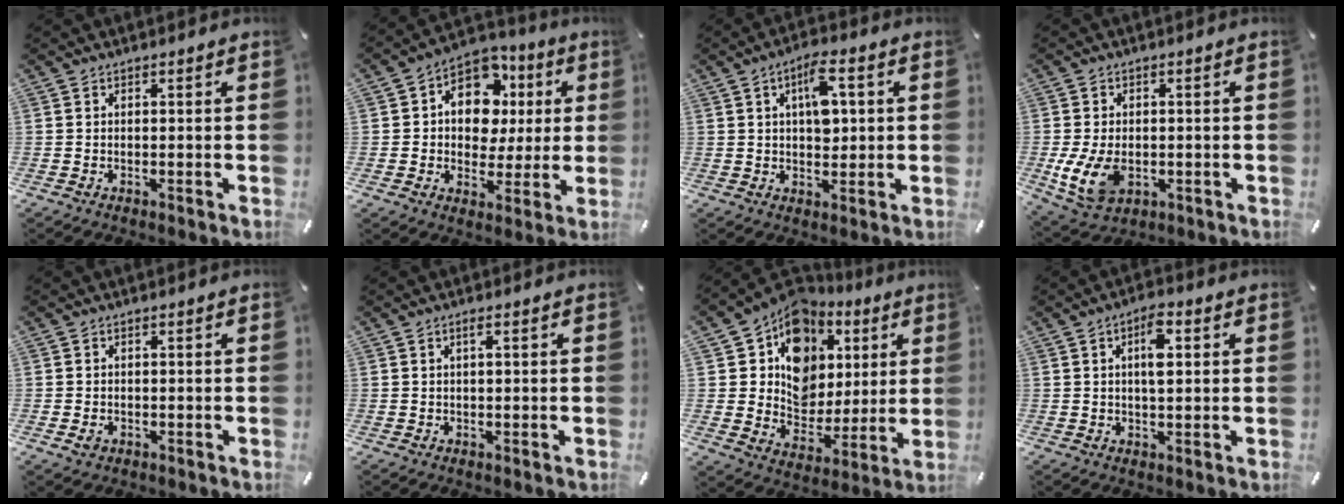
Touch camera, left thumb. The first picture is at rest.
{"total": 12.1, "force": [3.4, 10.1, 5.7], "torque": [-0.091, -0.017, 0.066]}
{"total": 8.2, "force": [2.3, 4.5, 6.5], "torque": [-0.091, -0.004, 0.033]}
{"total": 9.1, "force": [-1.6, 6.3, 6.4], "torque": [-0.141, -0.003, -0.027]}
{"total": 1.7, "force": [-0.5, 1.3, 1.0], "torque": [-0.018, 0.002, -0.010]}
{"total": 1.4, "force": [0.4, 0.3, 1.3], "torque": [-0.025, 0.002, 0.006]}
{"total": 13.3, "force": [5.0, 11.5, 4.4], "torque": [-0.068, -0.047, 0.095]}
{"total": 6.4, "force": [1.8, 2.6, 5.6], "torque": [-0.093, 0.000, 0.023]}